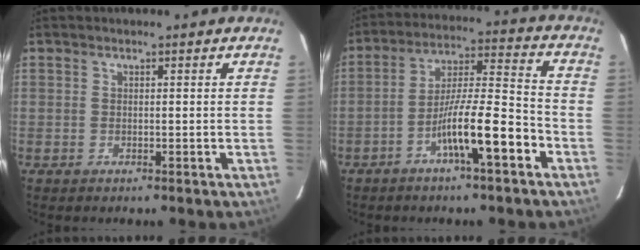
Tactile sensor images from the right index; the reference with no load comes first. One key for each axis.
{"total": 11.1, "fx": -5.4, "fy": 0.8, "fz": 9.7, "tx": -0.169, "ty": 0.013, "tz": -0.094}